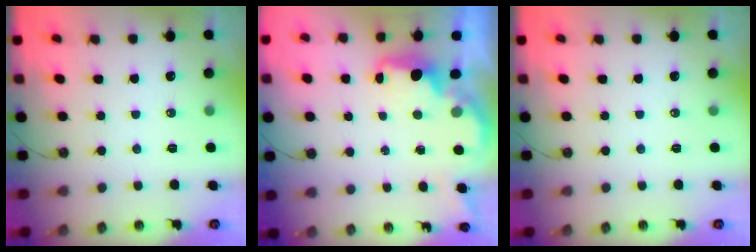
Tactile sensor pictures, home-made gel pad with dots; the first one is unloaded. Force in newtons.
{"total": 2.0, "press": 2.0, "slide": 0.5}
{"total": 0.0}